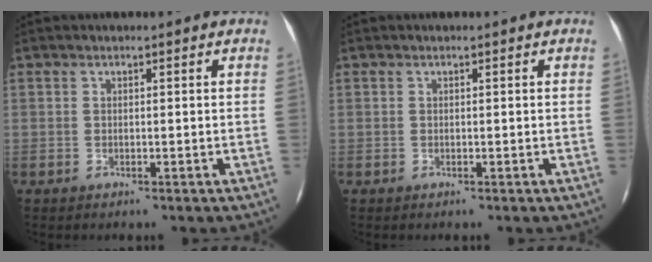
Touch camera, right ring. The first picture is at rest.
{"total": 0.0}